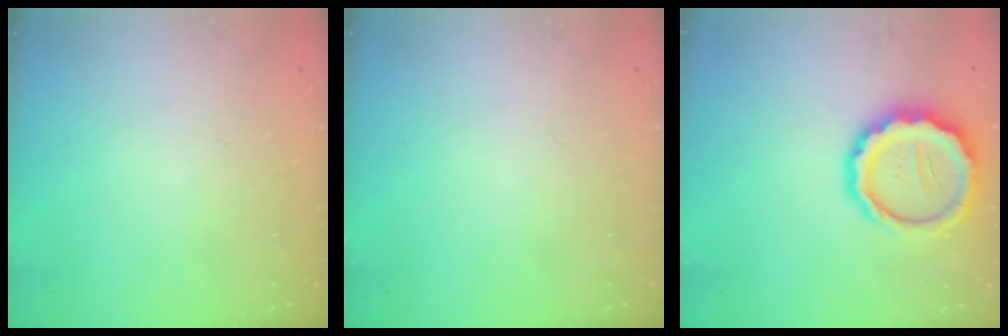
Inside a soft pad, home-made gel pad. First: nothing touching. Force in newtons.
{"total": 0.0}
{"total": 13.2, "press": 12.9, "slide": 2.8}